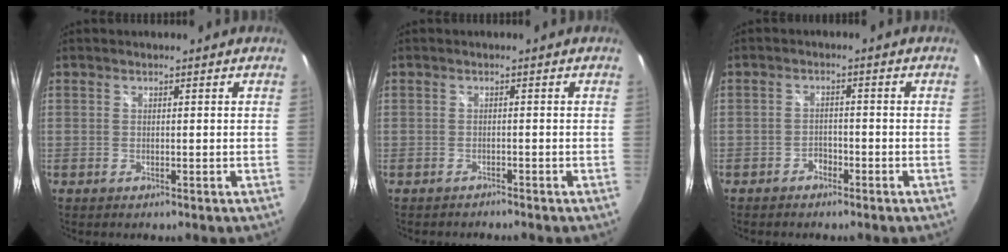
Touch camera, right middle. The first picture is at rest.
{"total": 1.0, "force": [-1.0, 0.1, 0.0], "torque": [-0.002, -0.006, -0.014]}
{"total": 1.9, "force": [-1.4, 1.2, 0.4], "torque": [-0.010, 0.005, -0.022]}